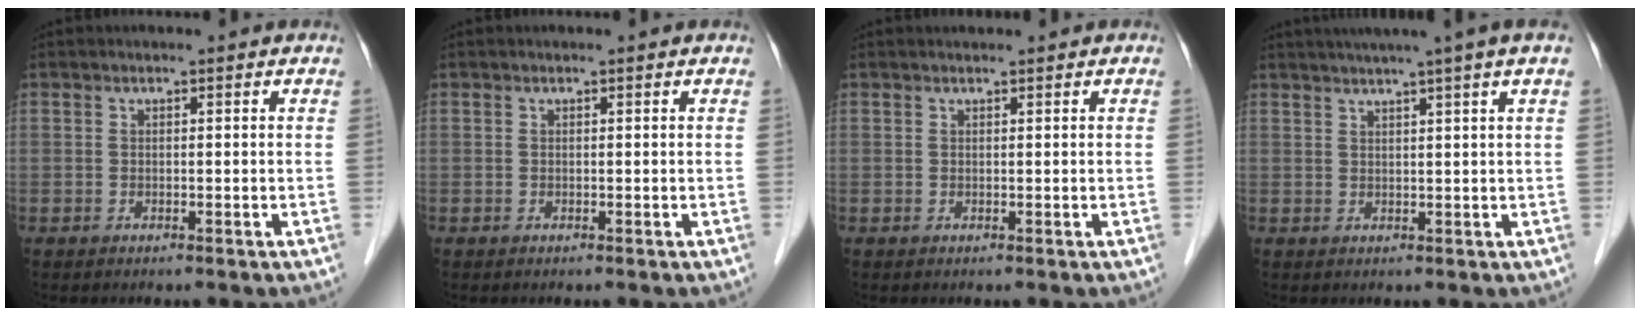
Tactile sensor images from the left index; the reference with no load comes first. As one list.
[{"total": 0.0}, {"total": 0.8, "force": [0.8, 0.2, 0.3], "torque": [-0.010, 0.011, 0.013]}, {"total": 8.0, "force": [5.8, -1.7, 5.2], "torque": [-0.072, 0.024, 0.071]}]